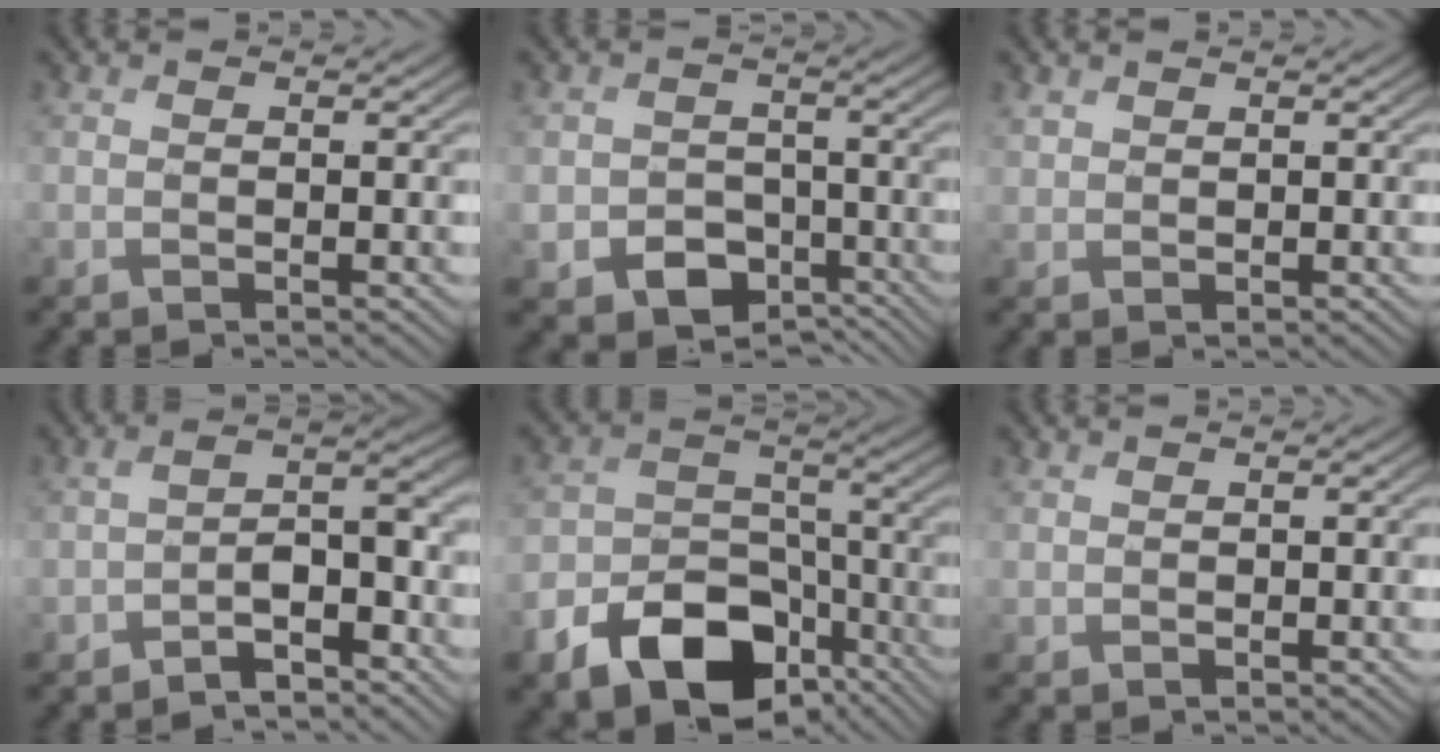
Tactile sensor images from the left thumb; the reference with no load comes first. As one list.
[{"total": 7.0, "force": [-3.5, 5.3, 2.9], "torque": [-0.058, -0.024, -0.054]}, {"total": 1.4, "force": [1.1, 0.7, 0.3], "torque": [-0.010, 0.002, 0.027]}, {"total": 4.7, "force": [-3.0, 2.0, 3.0], "torque": [-0.048, 0.006, -0.061]}, {"total": 13.3, "force": [-7.7, 8.2, 7.1], "torque": [-0.143, -0.018, -0.137]}, {"total": 0.8, "force": [0.2, 0.5, 0.6], "torque": [-0.009, 0.005, 0.004]}]